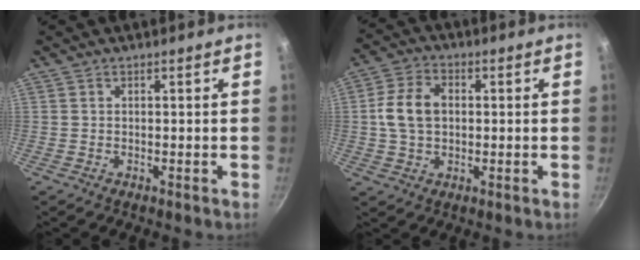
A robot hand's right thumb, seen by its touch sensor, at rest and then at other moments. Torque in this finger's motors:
{"motor_torque": [0.12, 0.02, 0.75, -0.48, 0.02]}